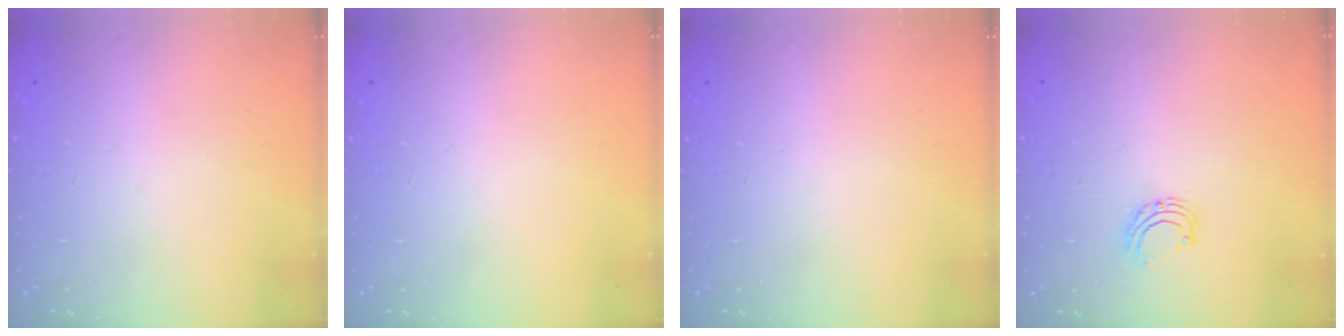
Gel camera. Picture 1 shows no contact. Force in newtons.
{"total": 0.0}
{"total": 0.0}
{"total": 5.9, "press": 5.9, "slide": 0.6}